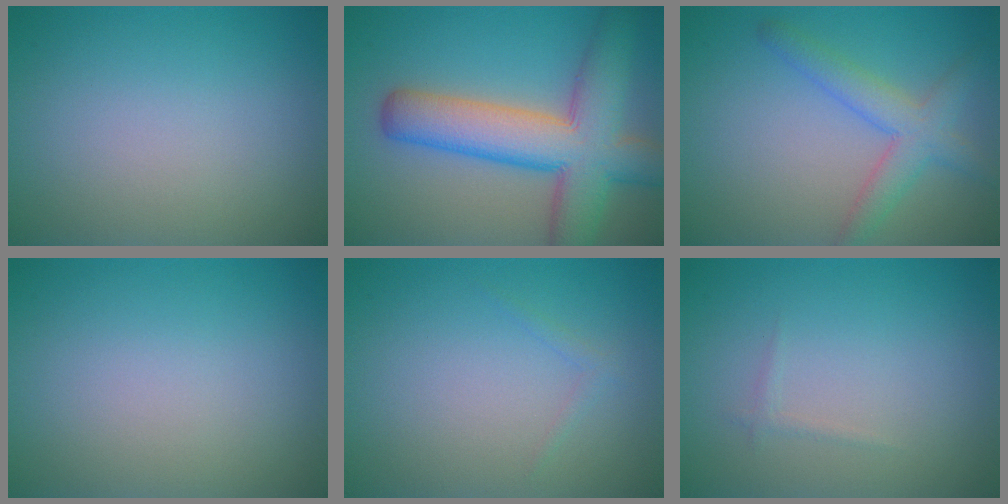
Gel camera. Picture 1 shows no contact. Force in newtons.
{"total": 9.6, "press": 9.6, "slide": 0.4}
{"total": 3.6, "press": 3.6, "slide": 0.1}
{"total": 0.0}
{"total": 0.7, "press": 0.7, "slide": 0.1}
{"total": 0.6, "press": 0.6, "slide": 0.0}